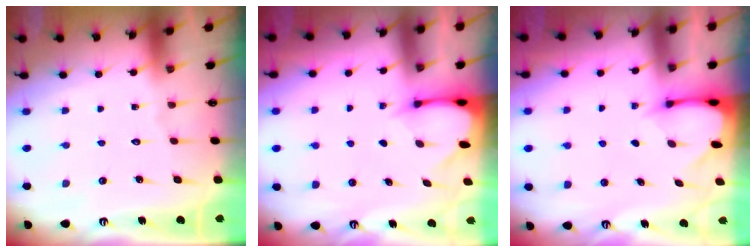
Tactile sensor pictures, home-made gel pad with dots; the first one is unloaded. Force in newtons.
{"total": 2.4, "press": 2.4, "slide": 0.3}
{"total": 2.3, "press": 2.3, "slide": 0.3}